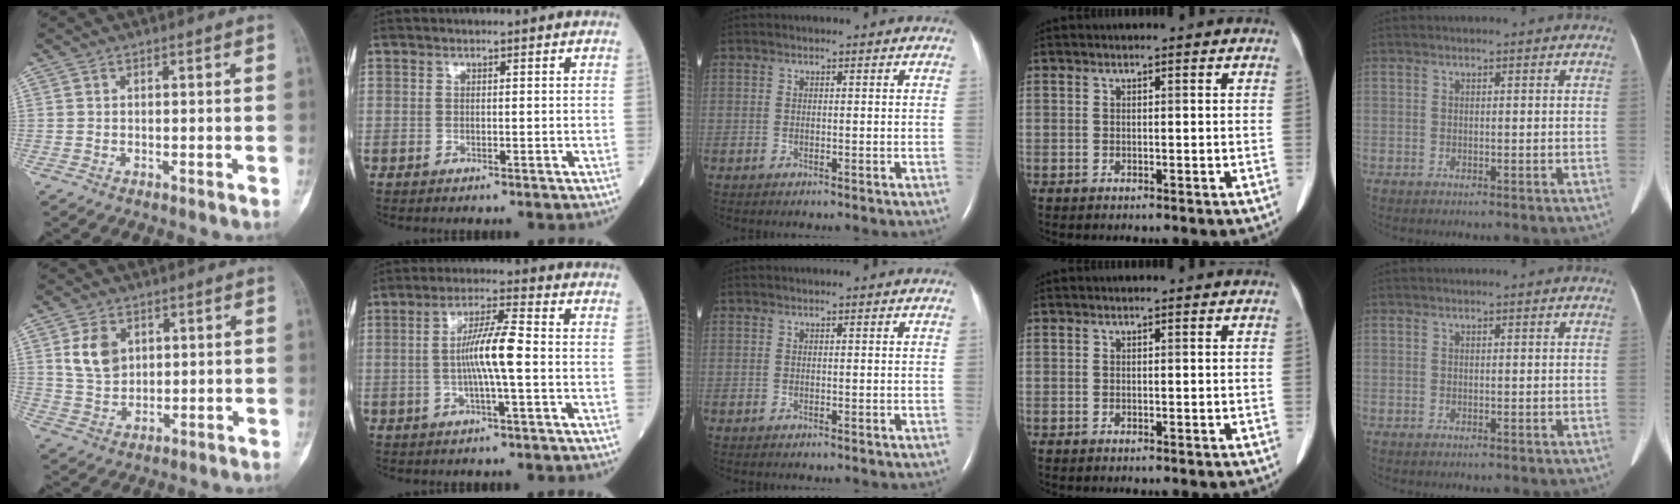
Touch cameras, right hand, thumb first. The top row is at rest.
{"thumb": {"total": 7.2, "force": [2.5, 5.2, 4.3], "torque": [-0.061, -0.013, 0.055]}, "index": {"total": 7.6, "force": [-0.7, 0.1, 7.6], "torque": [-0.142, 0.005, -0.016]}}